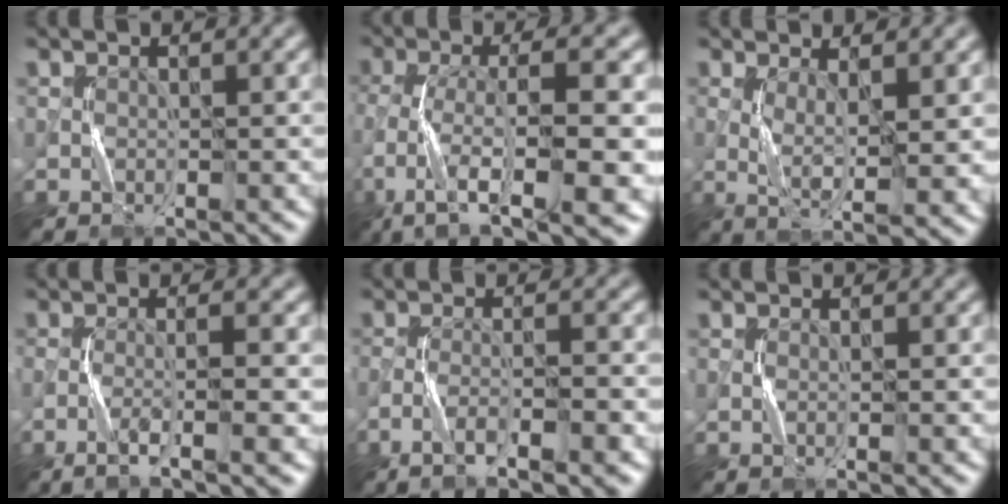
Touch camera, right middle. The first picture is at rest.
{"total": 10.0, "force": [-4.3, 2.7, 8.6], "torque": [-0.153, 0.004, -0.076]}
{"total": 4.6, "force": [0.7, 1.1, 4.4], "torque": [-0.084, -0.009, 0.016]}
{"total": 4.1, "force": [-1.5, 0.8, 3.8], "torque": [-0.062, 0.003, -0.035]}
{"total": 5.0, "force": [-2.7, 1.0, 4.1], "torque": [-0.068, 0.004, -0.052]}
{"total": 0.7, "force": [0.2, 0.1, 0.7], "torque": [-0.013, -0.003, 0.002]}